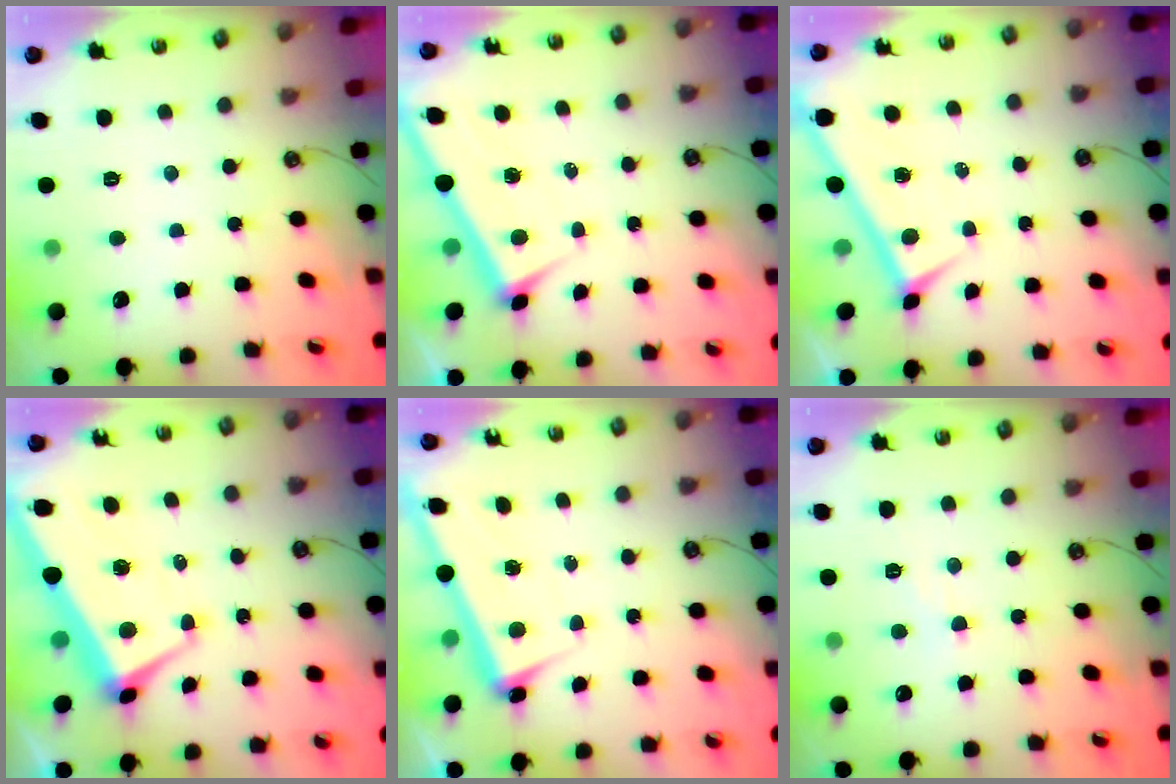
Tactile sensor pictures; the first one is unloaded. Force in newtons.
{"total": 2.5, "press": 2.5, "slide": 0.2}
{"total": 0.0}
{"total": 1.8, "press": 1.2, "slide": 1.3}
{"total": 2.5, "press": 2.2, "slide": 1.1}
{"total": 0.8, "press": 0.5, "slide": 0.6}